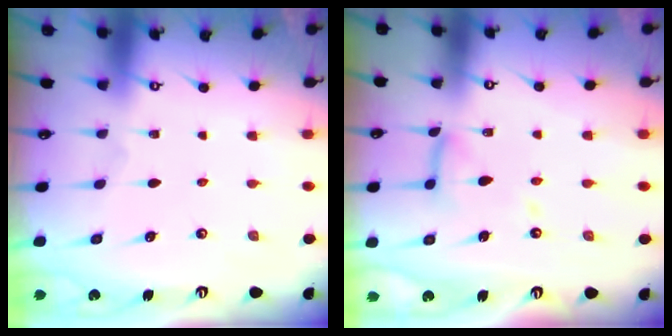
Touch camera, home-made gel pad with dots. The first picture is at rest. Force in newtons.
{"total": 11.1, "press": 11.1, "slide": 0.9}